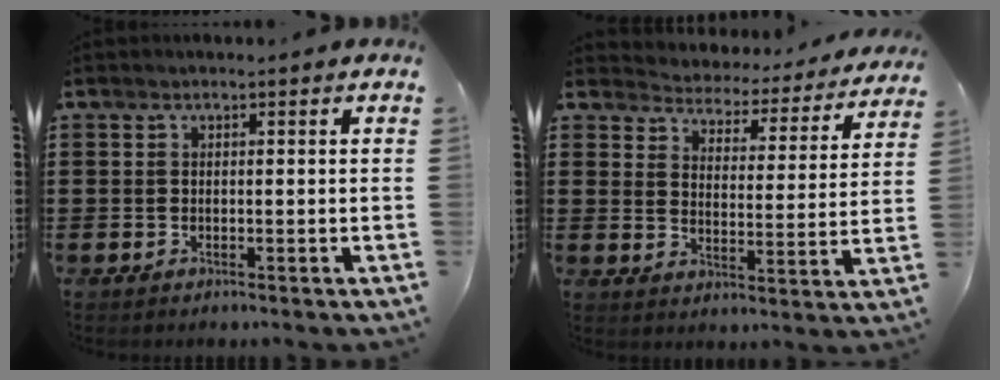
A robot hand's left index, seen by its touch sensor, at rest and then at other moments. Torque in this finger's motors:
{"motor_torque": [2.14, 0.00, 0.09, -0.07]}